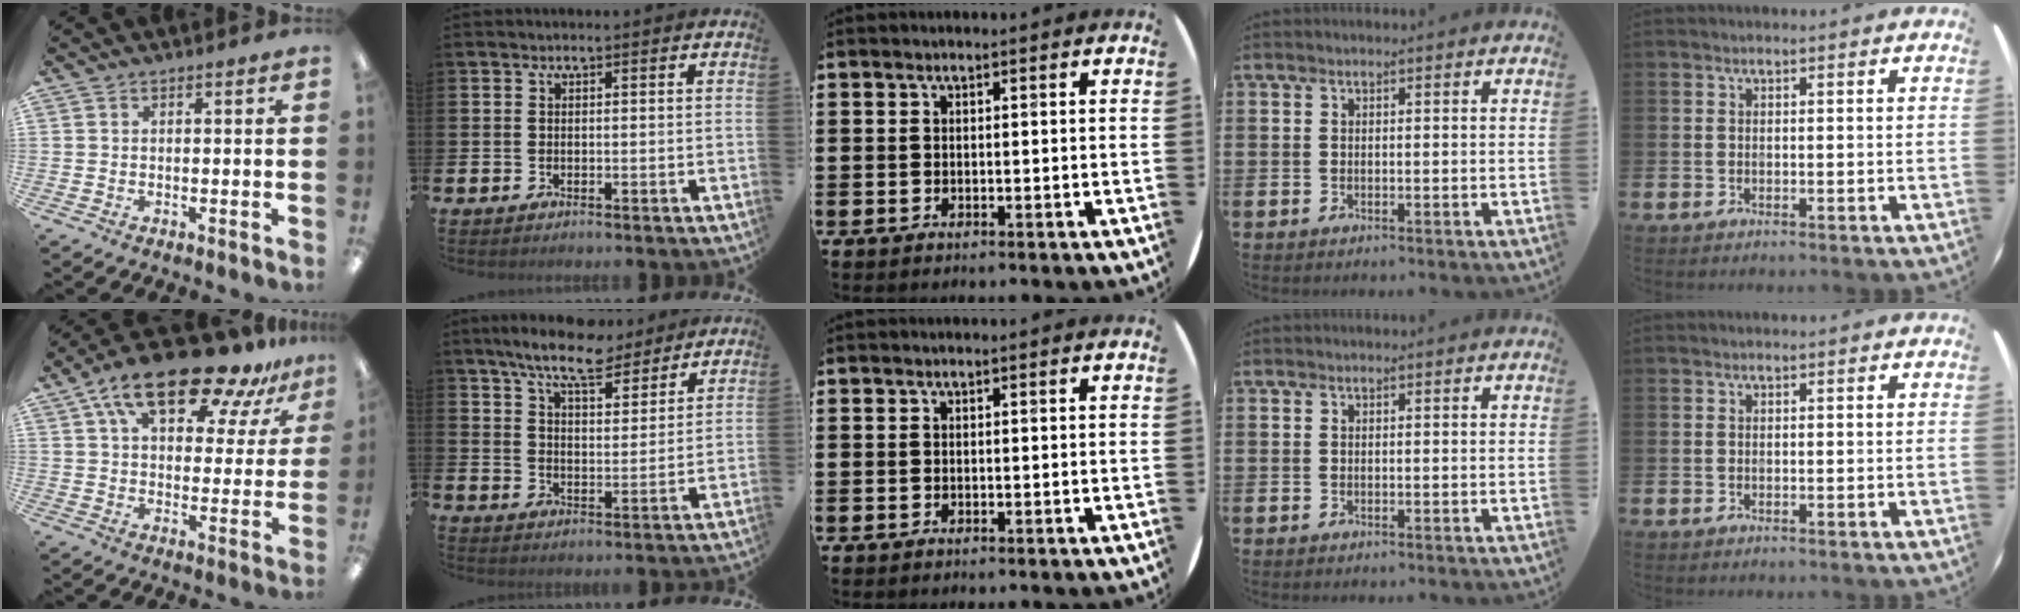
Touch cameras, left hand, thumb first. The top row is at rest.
{"thumb": {"total": 20.8, "force": [13.5, 8.7, 13.2], "torque": [-0.215, -0.072, 0.229]}, "index": {"total": 8.9, "force": [7.9, 2.0, 3.6], "torque": [-0.078, -0.032, 0.140]}}